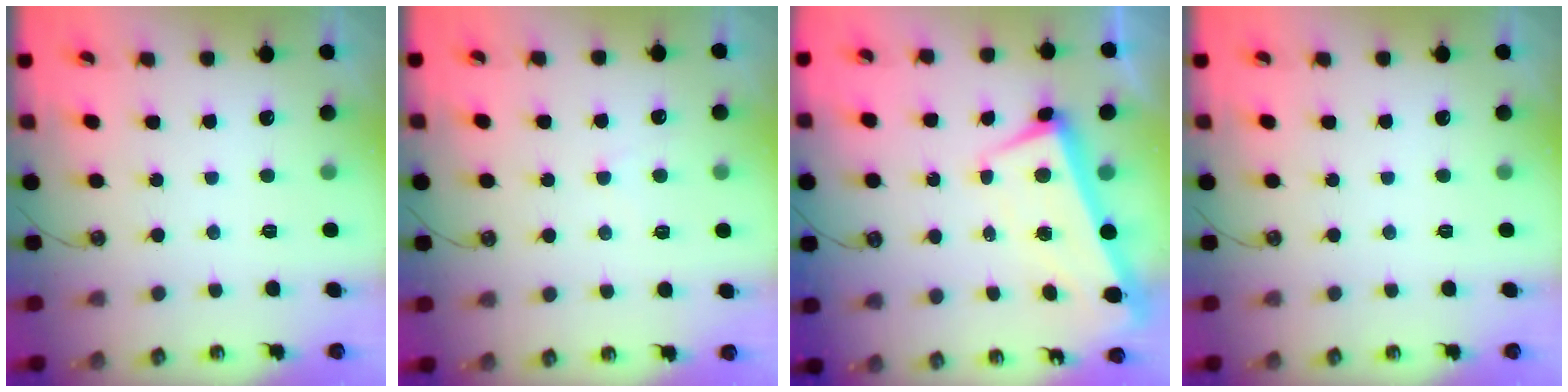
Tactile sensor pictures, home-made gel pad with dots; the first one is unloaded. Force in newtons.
{"total": 2.2, "press": 2.1, "slide": 0.4}
{"total": 3.0, "press": 2.4, "slide": 1.8}
{"total": 0.0}